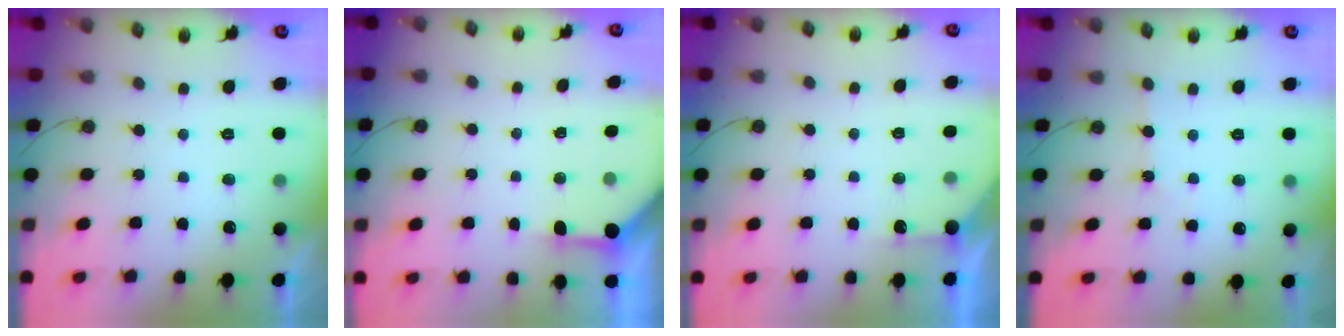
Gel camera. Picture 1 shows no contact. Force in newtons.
{"total": 3.5, "press": 3.5, "slide": 0.5}
{"total": 2.3, "press": 2.3, "slide": 0.2}
{"total": 2.2, "press": 2.2, "slide": 0.3}